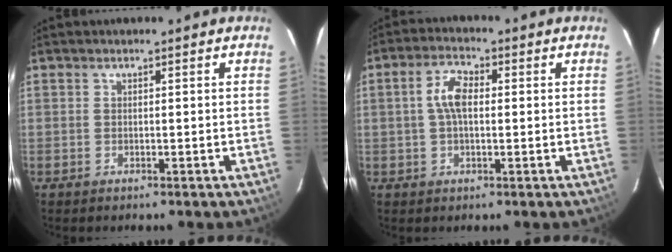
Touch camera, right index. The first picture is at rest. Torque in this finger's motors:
{"motor_torque": [0.58, 0.20, 0.17, 0.10]}